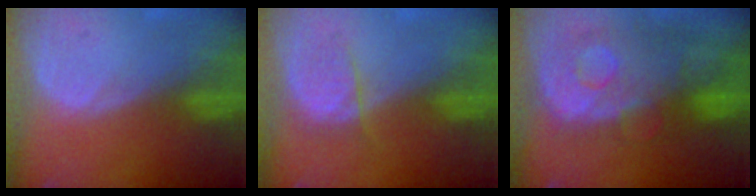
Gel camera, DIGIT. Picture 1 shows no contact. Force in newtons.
{"total": 2.6, "press": 2.5, "slide": 0.5}
{"total": 11.2, "press": 9.7, "slide": 5.5}